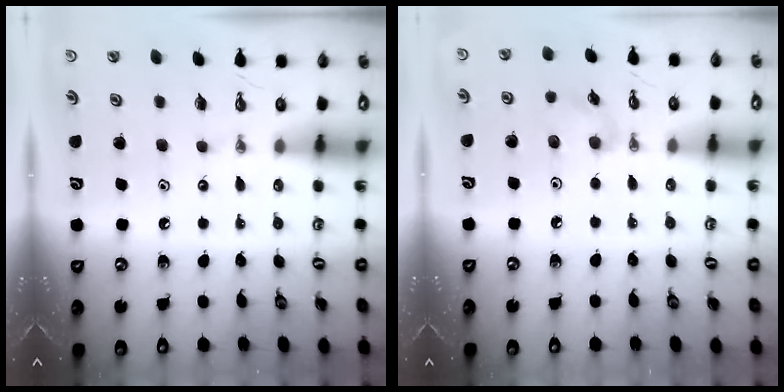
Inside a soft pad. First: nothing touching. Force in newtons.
{"total": 5.5, "press": 5.4, "slide": 1.1}